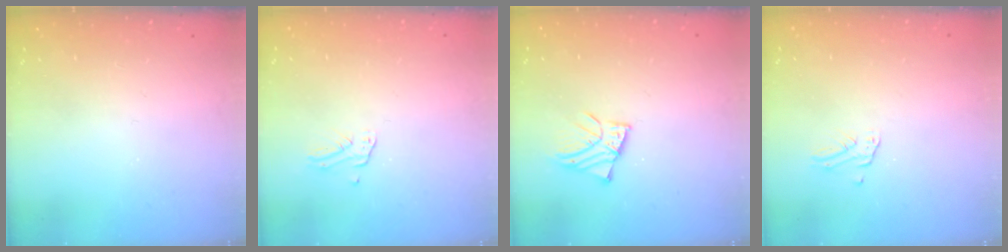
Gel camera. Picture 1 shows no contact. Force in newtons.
{"total": 1.4, "press": 1.4, "slide": 0.1}
{"total": 3.6, "press": 3.6, "slide": 0.2}
{"total": 1.2, "press": 1.2, "slide": 0.0}